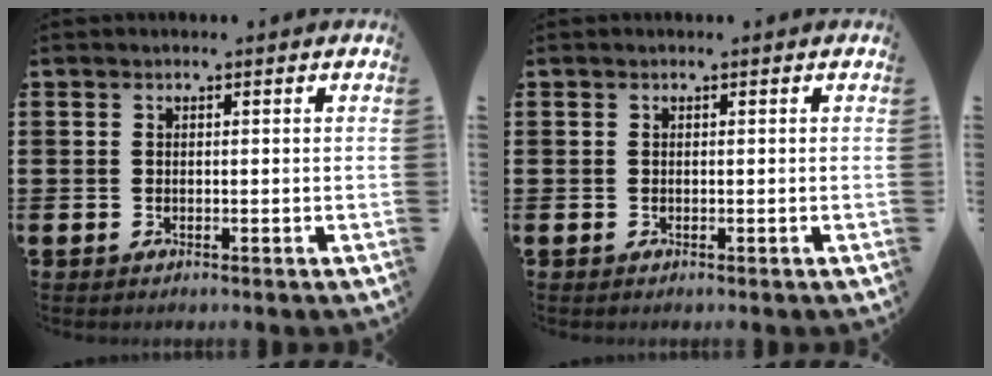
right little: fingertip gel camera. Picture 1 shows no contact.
{"total": 0.0}